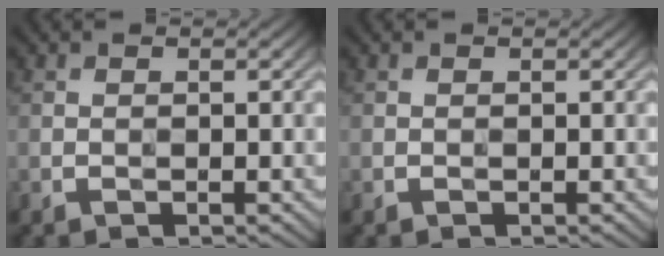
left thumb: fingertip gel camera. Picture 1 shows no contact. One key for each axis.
{"total": 0.0}